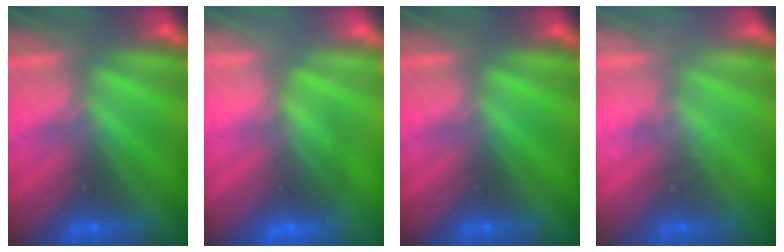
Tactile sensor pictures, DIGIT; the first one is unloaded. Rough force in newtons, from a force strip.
{"total": 2.6}
{"total": 0.0}
{"total": 2.1}